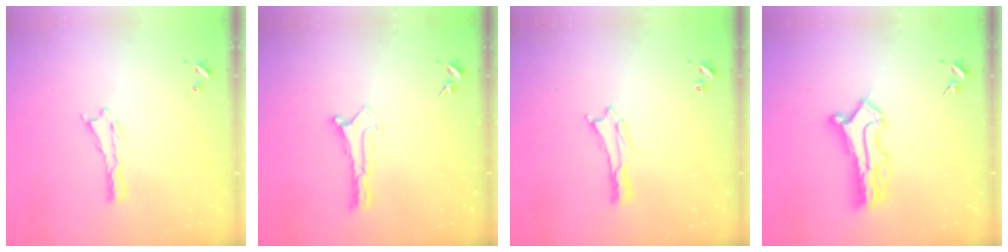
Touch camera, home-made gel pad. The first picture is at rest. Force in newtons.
{"total": 0.0}
{"total": 0.0}
{"total": 6.7, "press": 6.7, "slide": 0.6}